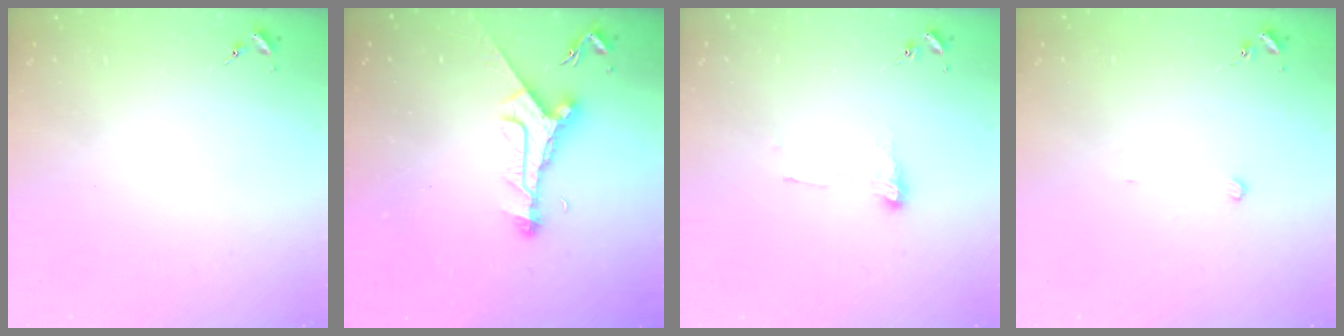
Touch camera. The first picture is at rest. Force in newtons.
{"total": 9.5, "press": 9.5, "slide": 0.3}
{"total": 5.3, "press": 5.2, "slide": 0.5}
{"total": 2.2, "press": 2.2, "slide": 0.2}